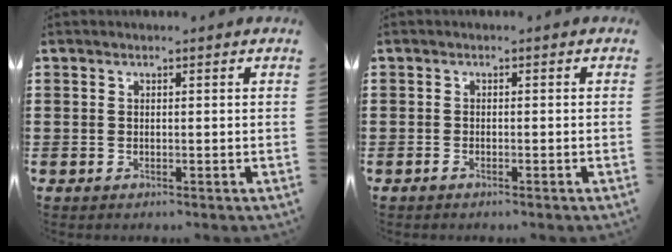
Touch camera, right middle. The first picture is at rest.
{"total": 0.6, "force": [-0.4, 0.0, 0.4], "torque": [-0.009, -0.003, -0.008]}